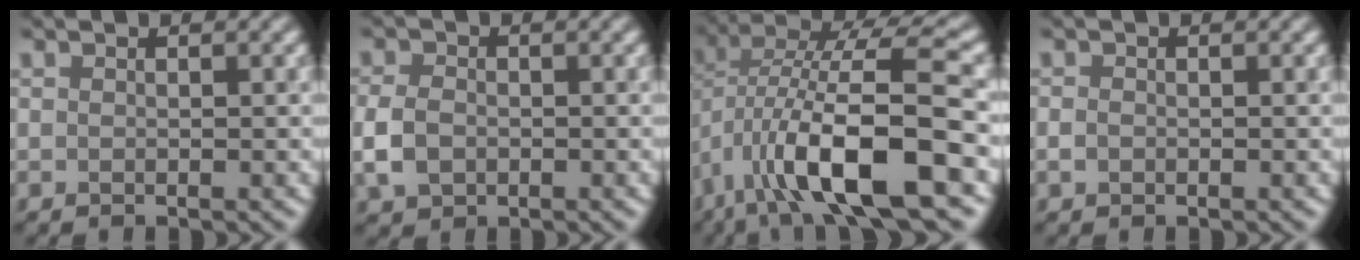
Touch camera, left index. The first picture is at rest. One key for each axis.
{"total": 3.2, "fx": -0.7, "fy": 2.4, "fz": 2.0, "tx": -0.046, "ty": -0.003, "tz": -0.020}
{"total": 11.9, "fx": -3.8, "fy": 3.8, "fz": 10.6, "tx": -0.189, "ty": 0.013, "tz": -0.076}
{"total": 0.9, "fx": -0.3, "fy": 0.7, "fz": 0.5, "tx": -0.009, "ty": -0.002, "tz": -0.008}